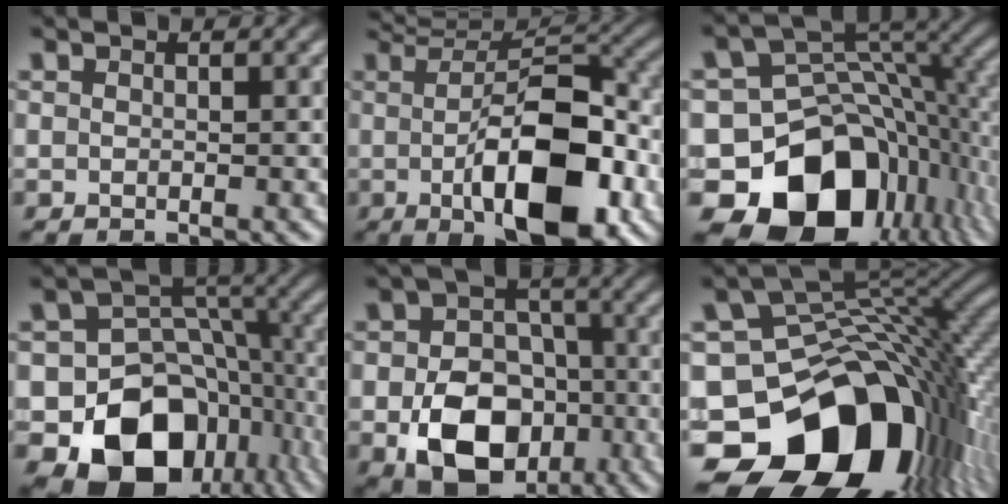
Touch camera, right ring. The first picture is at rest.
{"total": 12.6, "force": [-1.8, 4.5, 11.6], "torque": [-0.147, -0.004, -0.021]}
{"total": 22.7, "force": [-7.2, 15.9, 14.5], "torque": [-0.237, -0.074, -0.088]}
{"total": 21.4, "force": [-6.7, 16.2, 12.4], "torque": [-0.222, -0.078, -0.082]}
{"total": 11.4, "force": [-3.6, 8.4, 6.7], "torque": [-0.107, -0.030, -0.046]}
{"total": 26.6, "force": [-7.1, 17.3, 18.9], "torque": [-0.298, -0.065, -0.085]}